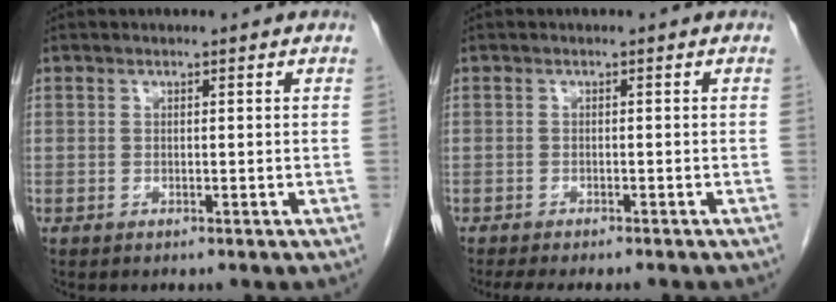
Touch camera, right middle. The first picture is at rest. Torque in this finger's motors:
{"motor_torque": [0.59, -0.44, 0.03, 0.03]}